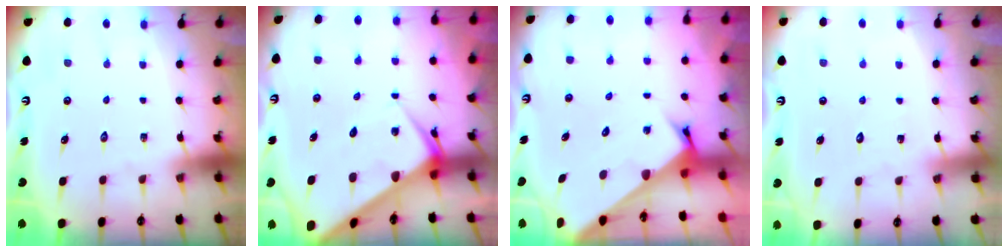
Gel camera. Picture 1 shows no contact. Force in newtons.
{"total": 8.7, "press": 8.7, "slide": 0.7}
{"total": 2.7, "press": 2.6, "slide": 0.3}
{"total": 3.8, "press": 3.8, "slide": 0.4}